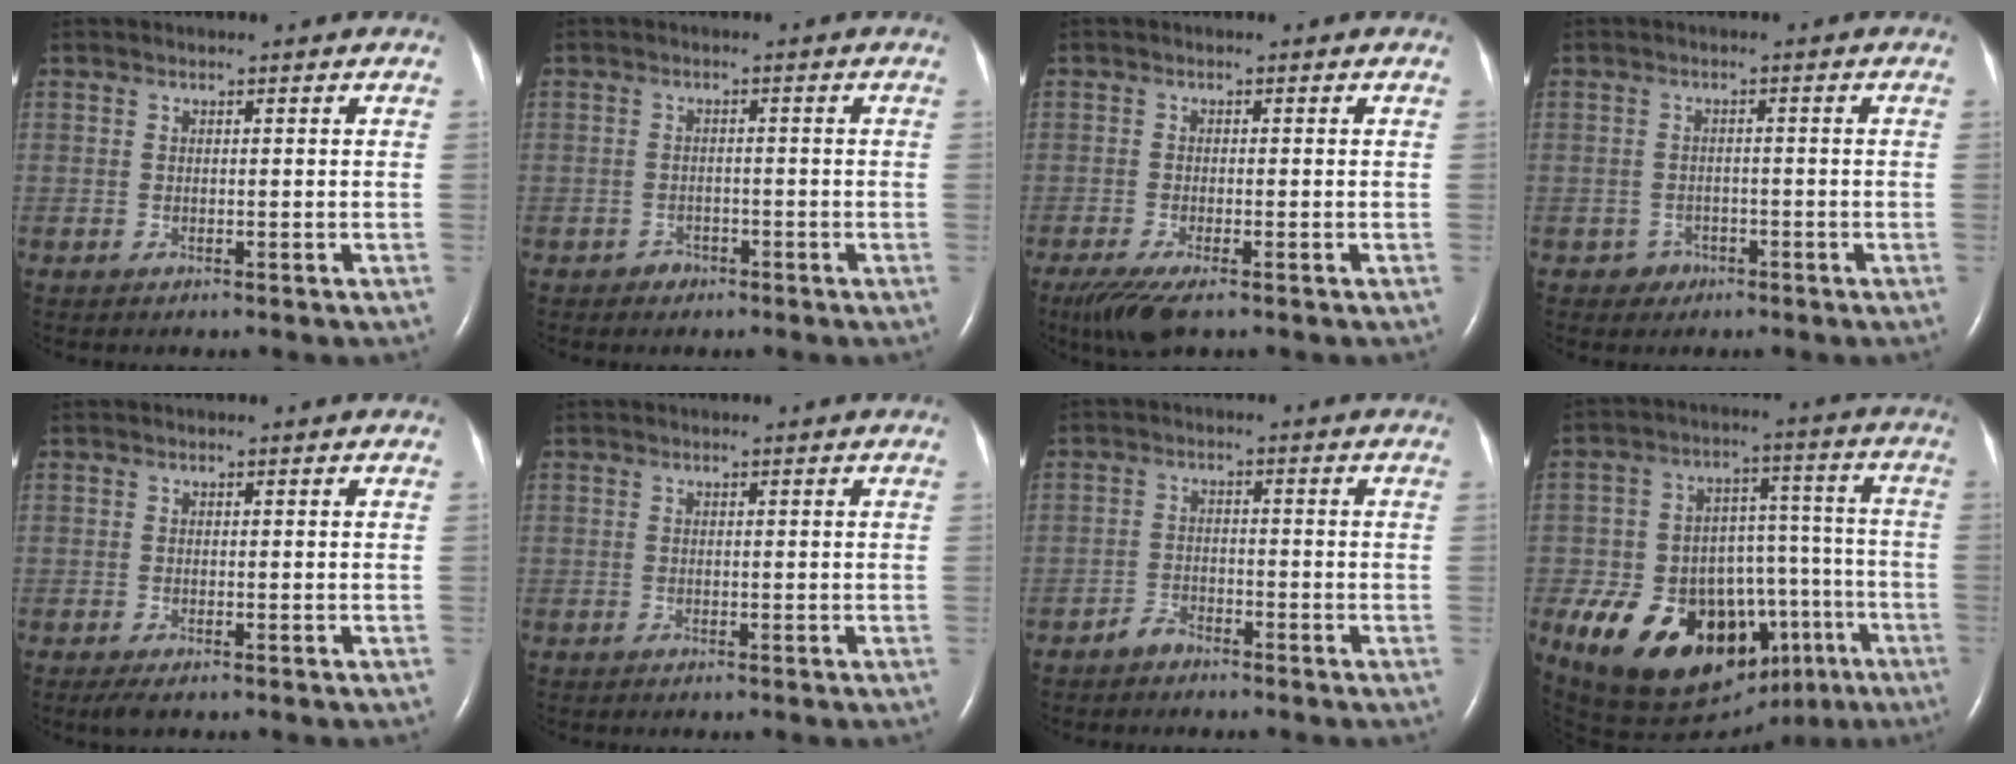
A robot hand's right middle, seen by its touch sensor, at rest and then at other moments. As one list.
[{"total": 1.6, "force": [-1.1, 1.1, 0.0], "torque": [-0.003, 0.004, -0.020]}, {"total": 5.2, "force": [-3.5, 1.0, 3.8], "torque": [-0.073, -0.016, -0.060]}, {"total": 2.1, "force": [-1.2, 1.7, -0.1], "torque": [0.001, 0.009, -0.019]}, {"total": 1.6, "force": [-1.0, 0.4, 1.1], "torque": [-0.026, -0.006, -0.017]}, {"total": 0.0}, {"total": 2.2, "force": [-2.0, 1.0, 0.4], "torque": [-0.012, 0.001, -0.037]}, {"total": 24.3, "force": [-12.8, 13.5, 15.6], "torque": [-0.217, 0.040, -0.183]}]